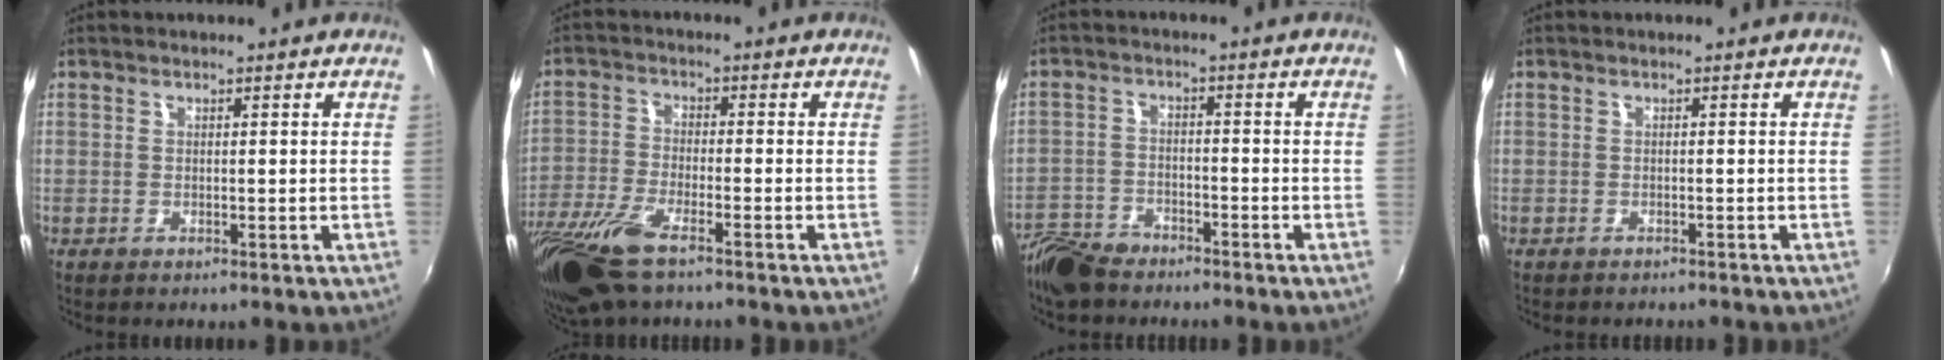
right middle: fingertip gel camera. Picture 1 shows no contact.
{"total": 12.7, "force": [-9.0, 3.3, 8.4], "torque": [-0.195, -0.041, -0.178]}
{"total": 8.4, "force": [-6.8, 3.7, 3.2], "torque": [-0.088, -0.007, -0.128]}
{"total": 1.9, "force": [-1.7, 0.7, 0.4], "torque": [-0.013, -0.011, -0.022]}